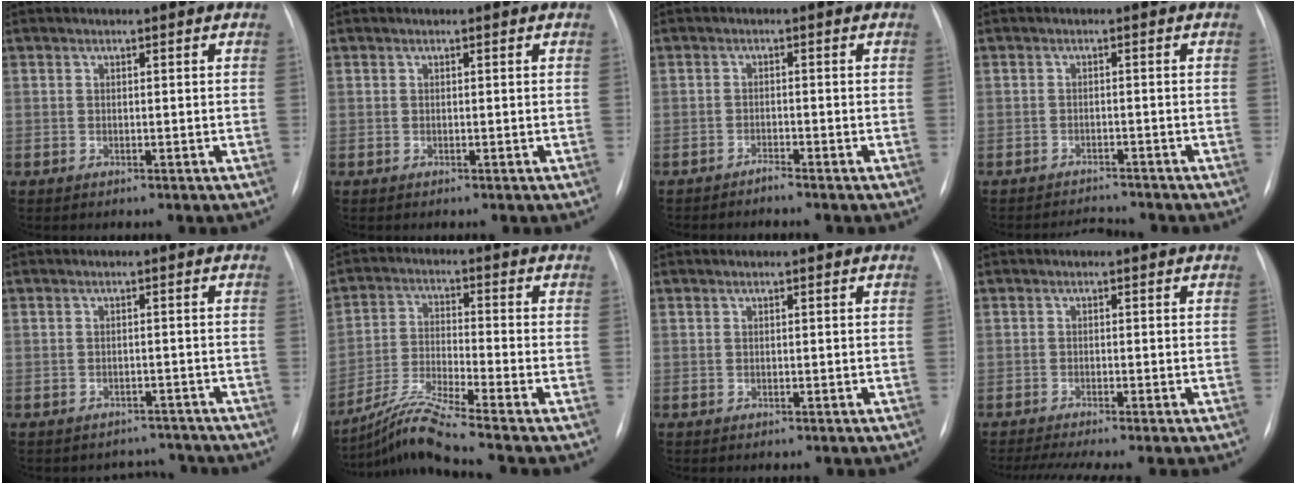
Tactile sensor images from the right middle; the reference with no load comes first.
{"total": 0.0}
{"total": 1.2, "force": [-1.1, -0.3, 0.2], "torque": [0.000, -0.002, -0.019]}
{"total": 3.2, "force": [-3.1, -0.4, -0.3], "torque": [0.001, -0.012, -0.048]}
{"total": 4.2, "force": [-3.8, 1.7, -0.8], "torque": [0.014, 0.016, -0.047]}
{"total": 9.3, "force": [-7.8, -2.4, 4.5], "torque": [-0.091, -0.027, -0.146]}
{"total": 0.0}
{"total": 5.5, "force": [-4.4, -0.3, 3.4], "torque": [-0.054, -0.008, -0.070]}